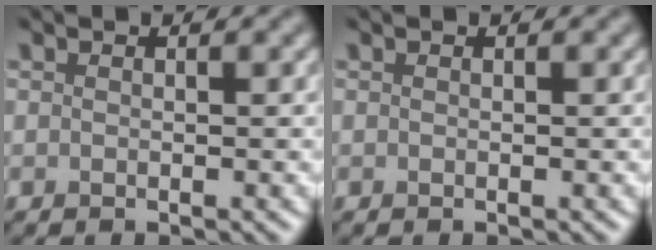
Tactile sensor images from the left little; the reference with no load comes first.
{"total": 0.0}